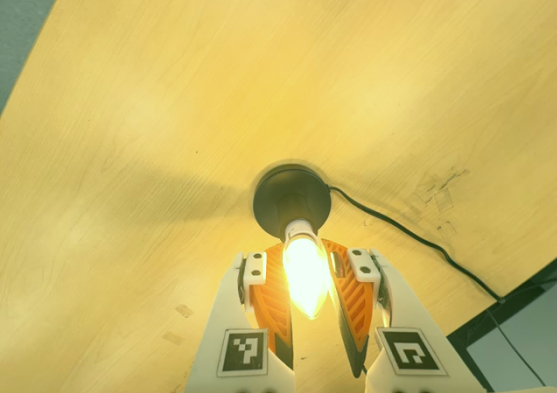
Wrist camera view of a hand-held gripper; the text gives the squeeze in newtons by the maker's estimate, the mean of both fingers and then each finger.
{"total": 15.9, "left": 14.6, "right": 17.2}